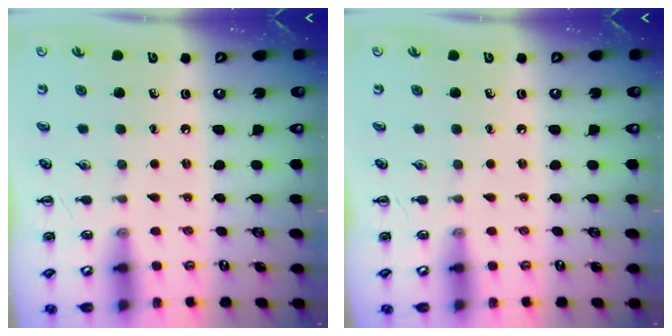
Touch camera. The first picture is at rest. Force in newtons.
{"total": 0.0}